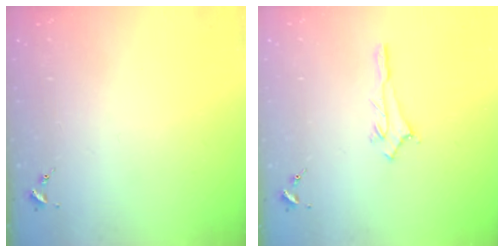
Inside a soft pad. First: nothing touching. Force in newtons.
{"total": 2.9, "press": 2.8, "slide": 0.4}